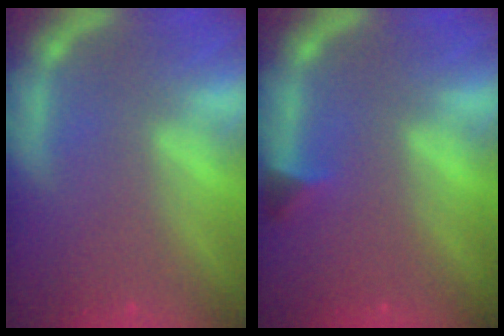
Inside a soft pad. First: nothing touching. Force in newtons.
{"total": 1.4}